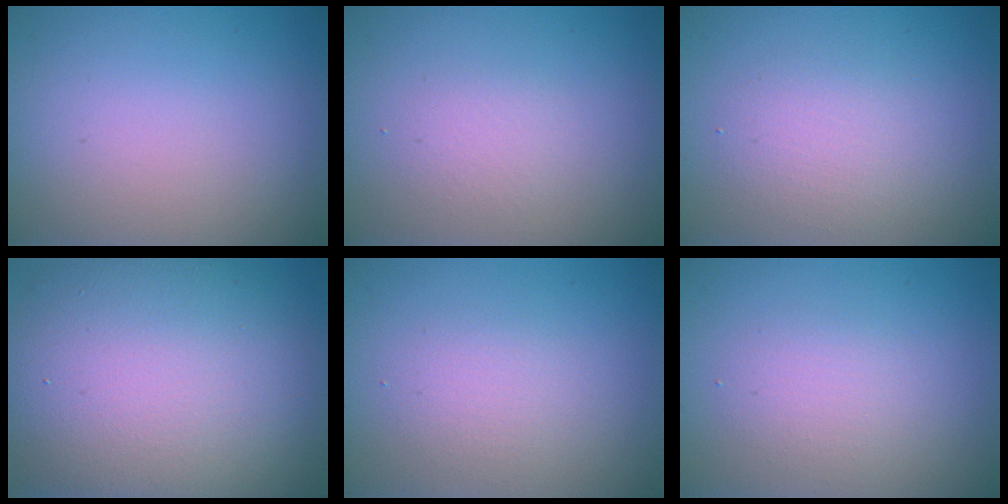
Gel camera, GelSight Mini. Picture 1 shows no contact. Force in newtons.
{"total": 1.4, "press": 1.4, "slide": 0.1}
{"total": 2.5, "press": 2.5, "slide": 0.2}
{"total": 12.9, "press": 12.9, "slide": 0.9}
{"total": 1.7, "press": 1.7, "slide": 0.0}
{"total": 1.9, "press": 1.9, "slide": 0.1}